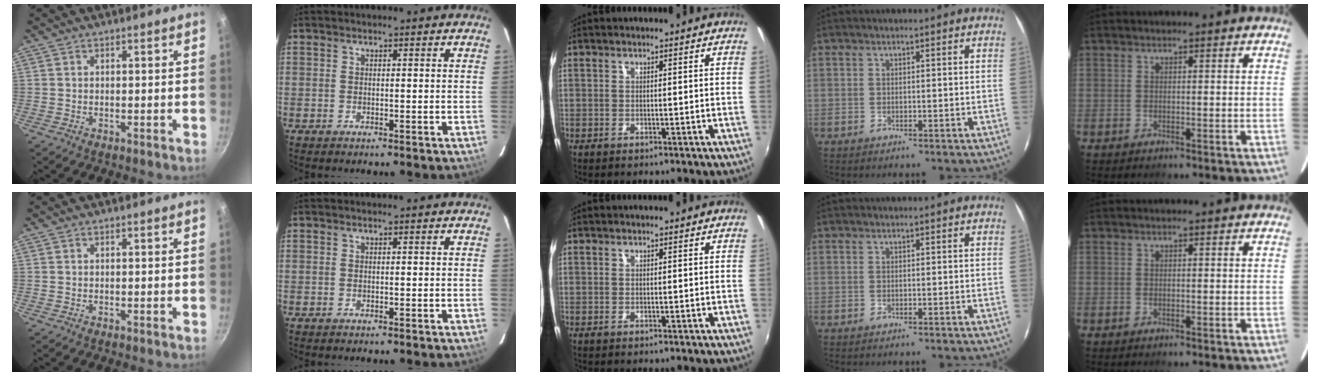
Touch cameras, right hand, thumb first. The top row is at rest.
{}